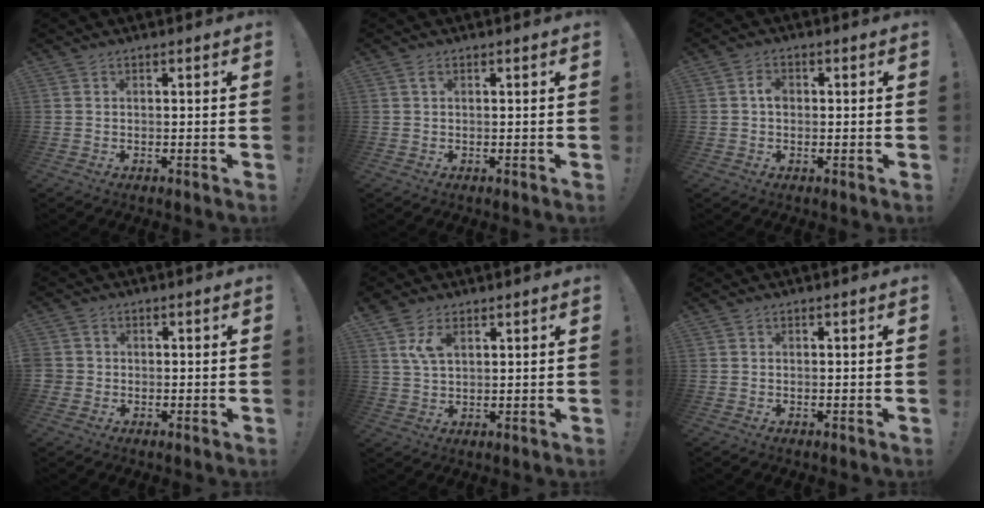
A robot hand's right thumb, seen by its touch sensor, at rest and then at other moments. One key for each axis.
{"total": 1.3, "fx": 0.6, "fy": 0.6, "fz": 0.9, "tx": -0.010, "ty": 0.000, "tz": 0.010}
{"total": 3.0, "fx": 0.1, "fy": 2.2, "fz": 2.1, "tx": -0.036, "ty": 0.009, "tz": -0.001}
{"total": 2.4, "fx": -0.8, "fy": 2.2, "fz": 0.7, "tx": -0.011, "ty": 0.008, "tz": -0.015}
{"total": 7.4, "fx": 3.7, "fy": 4.2, "fz": 4.9, "tx": -0.084, "ty": -0.008, "tz": 0.071}
{"total": 0.0}